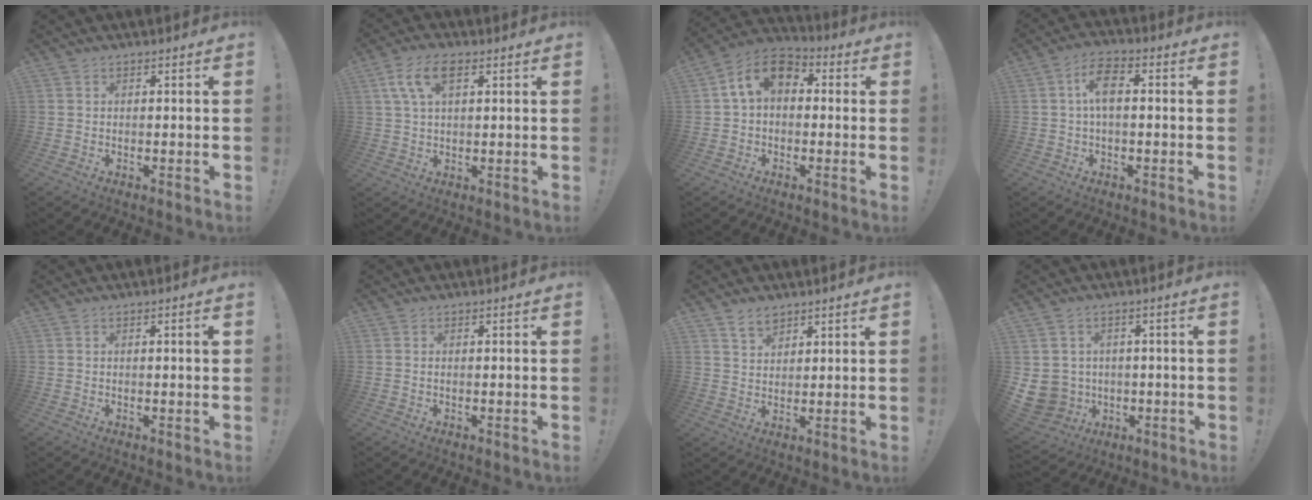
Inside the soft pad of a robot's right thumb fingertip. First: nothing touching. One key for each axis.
{"total": 8.3, "fx": 3.1, "fy": 4.2, "fz": 6.5, "tx": -0.129, "ty": 0.012, "tz": 0.059}
{"total": 10.8, "fx": 2.2, "fy": 7.3, "fz": 7.7, "tx": -0.141, "ty": 0.018, "tz": 0.046}
{"total": 7.3, "fx": 0.4, "fy": 3.3, "fz": 6.5, "tx": -0.121, "ty": 0.010, "tz": 0.009}
{"total": 1.5, "fx": 0.4, "fy": 0.0, "fz": 1.4, "tx": -0.026, "ty": 0.000, "tz": 0.005}
{"total": 0.0}
{"total": 4.8, "fx": 3.8, "fy": 2.6, "fz": 1.5, "tx": -0.020, "ty": -0.019, "tz": 0.069}
{"total": 7.5, "fx": -0.1, "fy": 7.2, "fz": 2.0, "tx": -0.067, "ty": -0.004, "tz": 0.006}